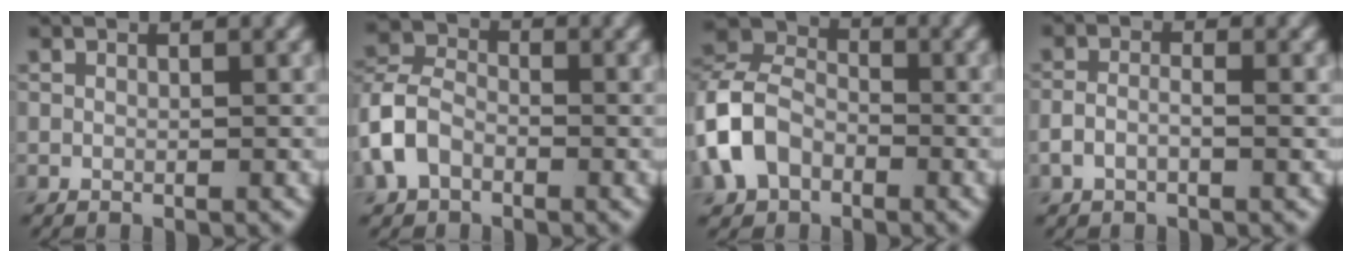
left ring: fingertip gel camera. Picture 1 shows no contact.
{"total": 4.5, "force": [-1.9, 3.2, 2.6], "torque": [-0.057, 0.007, -0.052]}
{"total": 7.8, "force": [-2.9, 5.7, 4.5], "torque": [-0.102, 0.005, -0.076]}
{"total": 1.8, "force": [-0.8, 0.8, 1.4], "torque": [-0.028, 0.002, -0.019]}